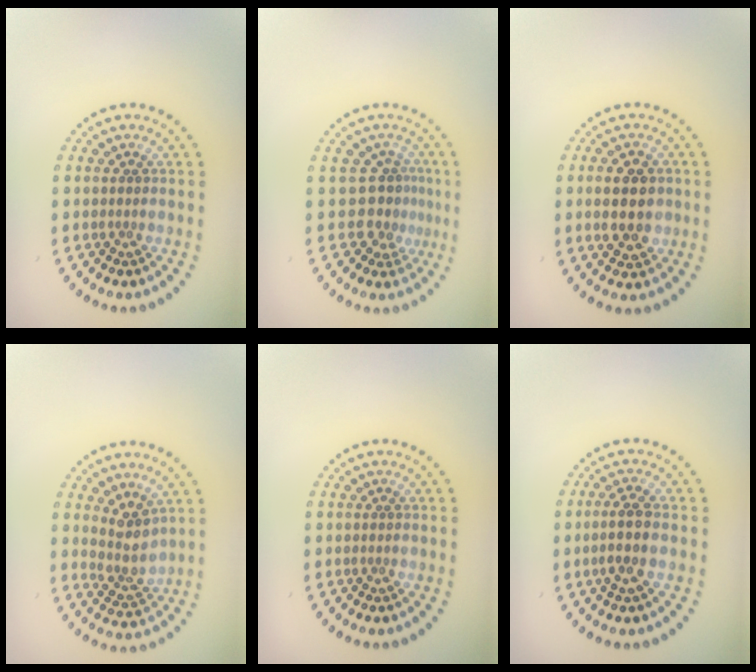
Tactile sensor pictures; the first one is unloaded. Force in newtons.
{"total": 2.9, "press": 2.1, "slide": 2.0}
{"total": 5.0, "press": 5.0, "slide": 0.3}
{"total": 3.1, "press": 2.4, "slide": 2.0}
{"total": 0.0}
{"total": 2.4, "press": 2.2, "slide": 1.0}